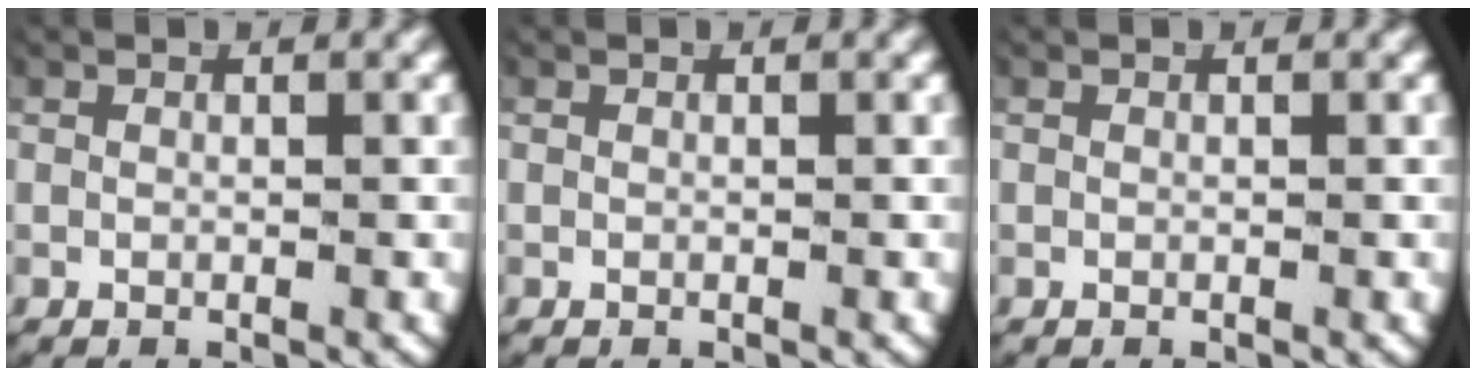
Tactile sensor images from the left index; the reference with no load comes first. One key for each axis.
{"total": 0.0}
{"total": 0.0}